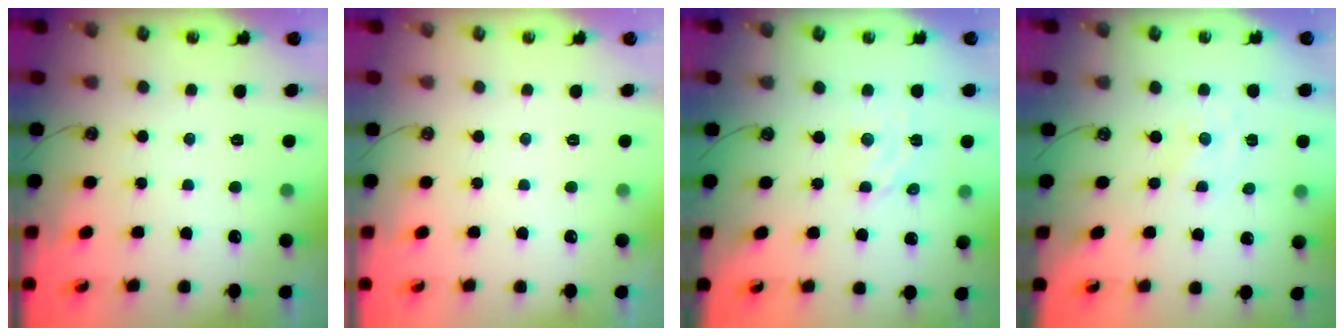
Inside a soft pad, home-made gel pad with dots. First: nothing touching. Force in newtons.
{"total": 0.0}
{"total": 3.9, "press": 3.8, "slide": 0.8}
{"total": 0.0}